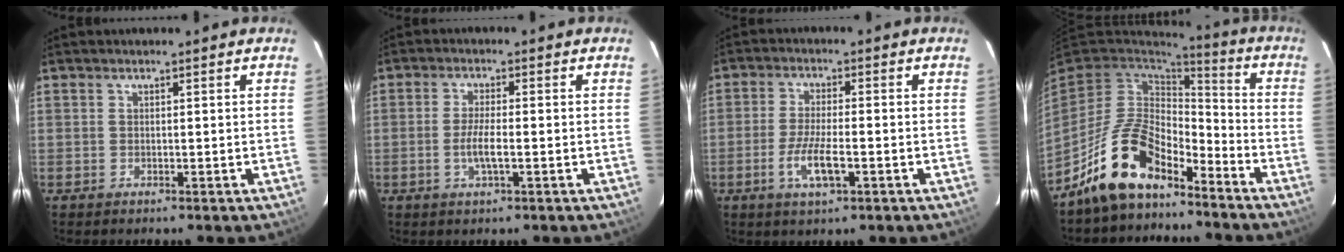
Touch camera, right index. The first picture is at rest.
{"total": 4.0, "force": [-1.2, 0.5, 3.8], "torque": [-0.075, -0.004, -0.022]}
{"total": 6.3, "force": [-2.6, 1.4, 5.6], "torque": [-0.117, -0.008, -0.050]}
{"total": 14.2, "force": [-10.2, 6.2, 7.6], "torque": [-0.166, 0.010, -0.187]}